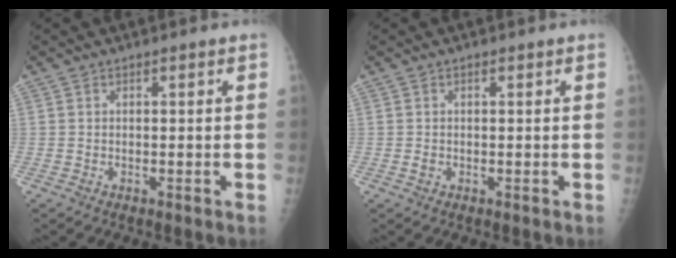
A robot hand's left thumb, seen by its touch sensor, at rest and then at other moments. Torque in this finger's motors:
{"motor_torque": [0.00, 0.27, 0.09, 0.12, 0.00]}